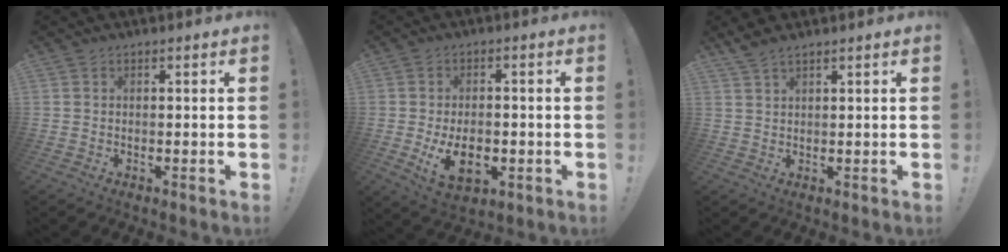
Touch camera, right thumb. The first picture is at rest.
{"total": 10.1, "force": [-2.5, 6.2, 7.6], "torque": [-0.107, -0.003, -0.040]}
{"total": 3.2, "force": [2.6, 0.6, 1.8], "torque": [-0.046, -0.006, 0.050]}